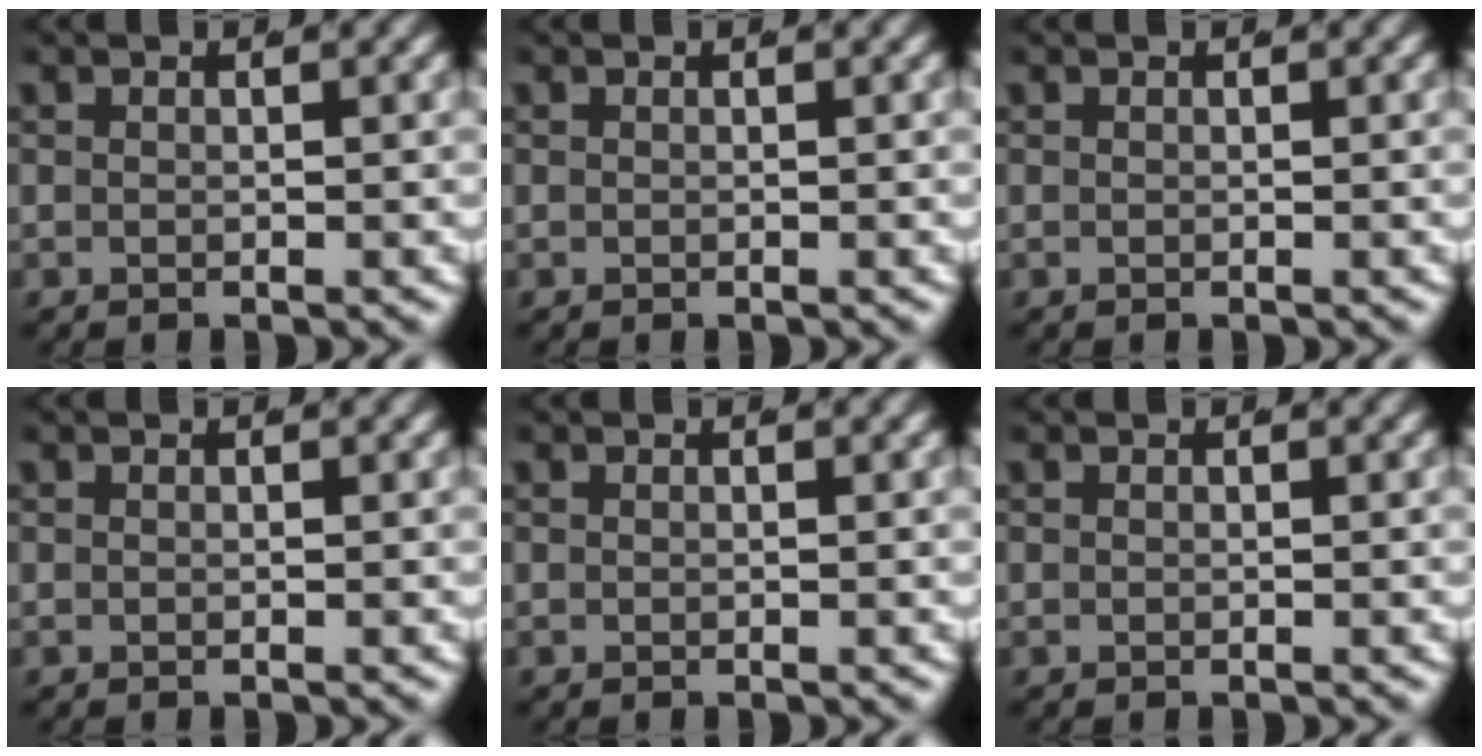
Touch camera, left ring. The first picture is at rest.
{"total": 0.0}
{"total": 0.0}
{"total": 0.0}
{"total": 0.0}
{"total": 0.0}